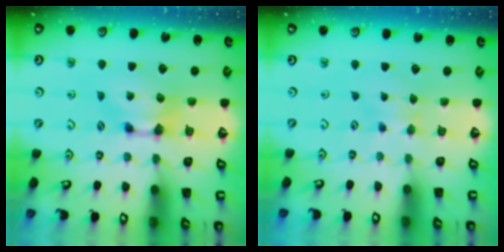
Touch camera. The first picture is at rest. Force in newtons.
{"total": 2.6, "press": 2.6, "slide": 0.4}